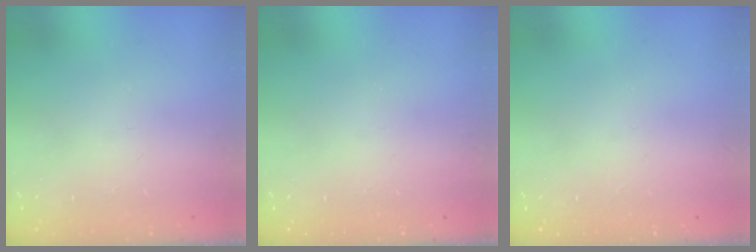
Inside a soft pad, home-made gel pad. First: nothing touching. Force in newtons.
{"total": 0.0}
{"total": 0.0}